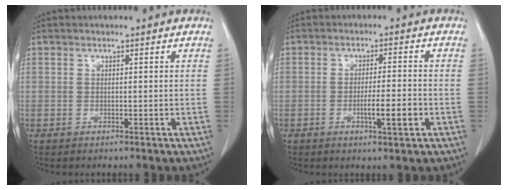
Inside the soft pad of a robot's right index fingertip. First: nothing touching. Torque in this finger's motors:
{"motor_torque": [0.67, -0.49, 0.21, 0.07]}